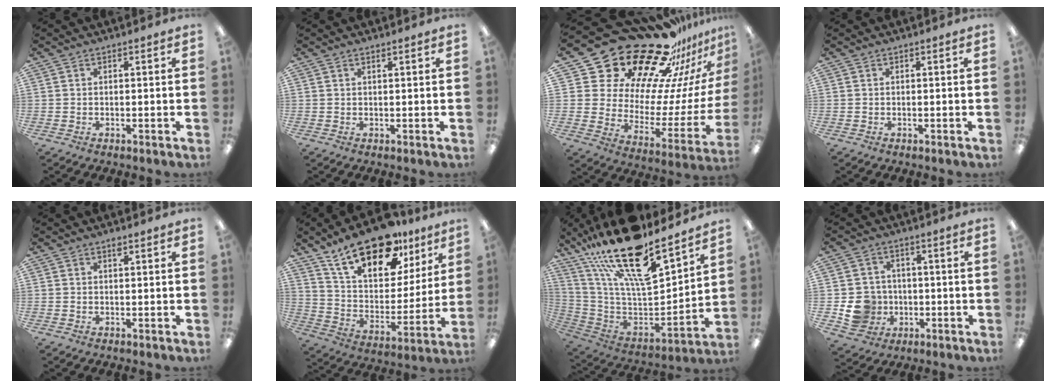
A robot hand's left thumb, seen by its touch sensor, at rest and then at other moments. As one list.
[{"total": 0.8, "force": [0.6, 0.1, 0.5], "torque": [-0.010, 0.001, 0.011]}, {"total": 29.3, "force": [22.5, 13.6, 13.0], "torque": [-0.174, -0.186, 0.414]}, {"total": 0.0}, {"total": 0.9, "force": [0.6, 0.3, 0.6], "torque": [-0.006, -0.001, 0.010]}, {"total": 22.0, "force": [15.8, 10.0, 11.6], "torque": [-0.199, -0.088, 0.277]}, {"total": 24.6, "force": [18.2, 7.2, 15.0], "torque": [-0.268, -0.131, 0.311]}, {"total": 8.6, "force": [-1.7, 8.1, 2.4], "torque": [-0.056, 0.014, -0.021]}]